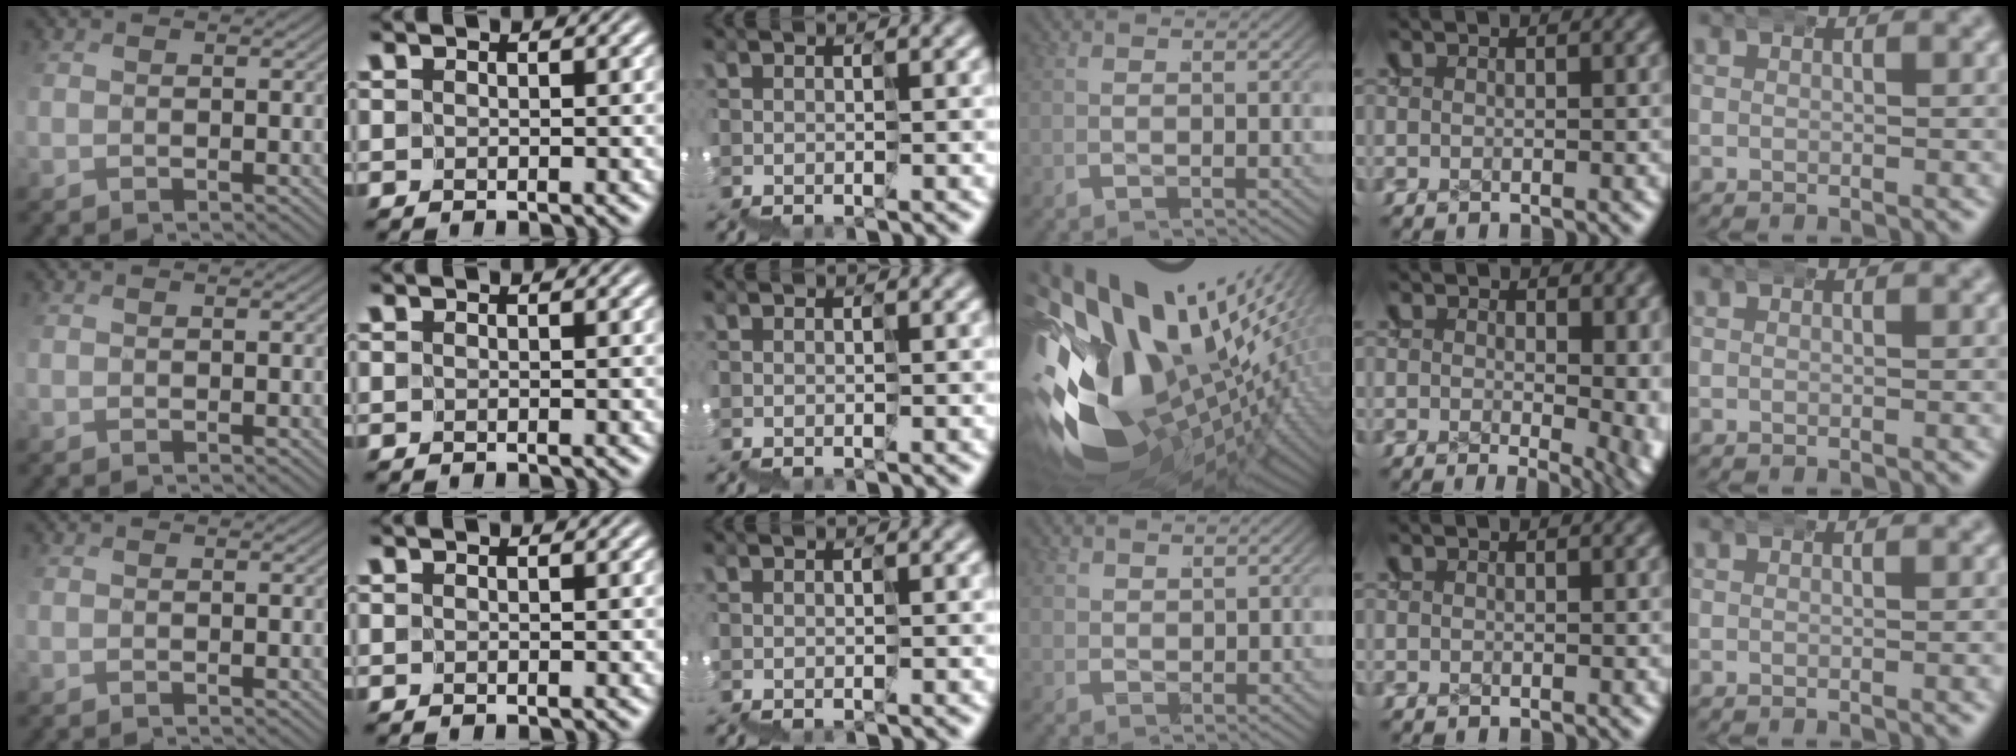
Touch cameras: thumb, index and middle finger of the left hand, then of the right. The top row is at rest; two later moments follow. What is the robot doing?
{"motion": "wrap", "object": "ethernet cable"}